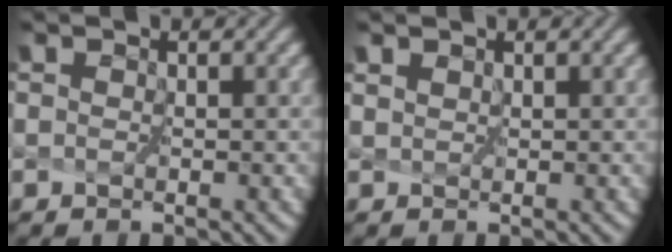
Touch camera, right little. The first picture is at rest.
{"total": 0.9, "force": [0.8, 0.4, 0.3], "torque": [-0.013, 0.000, 0.015]}